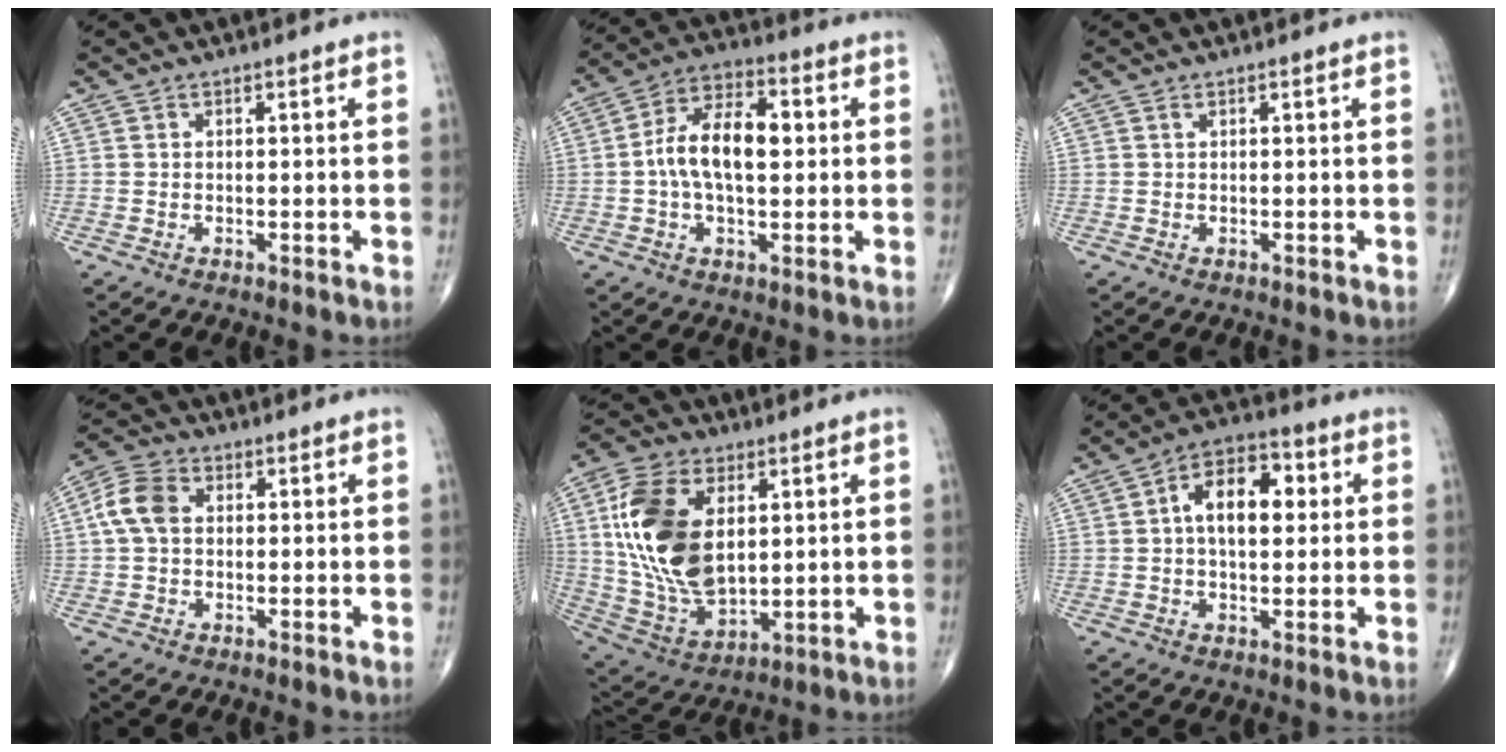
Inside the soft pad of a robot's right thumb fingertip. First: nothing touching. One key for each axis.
{"total": 12.5, "fx": 0.7, "fy": 6.7, "fz": 10.6, "tx": -0.184, "ty": 0.025, "tz": 0.004}
{"total": 0.0}
{"total": 6.7, "fx": 0.9, "fy": 4.8, "fz": 4.7, "tx": -0.098, "ty": 0.019, "tz": 0.010}
{"total": 20.1, "fx": 4.1, "fy": 11.8, "fz": 15.7, "tx": -0.299, "ty": -0.019, "tz": 0.086}
{"total": 11.2, "fx": 1.9, "fy": 6.2, "fz": 9.1, "tx": -0.131, "ty": 0.019, "tz": 0.022}